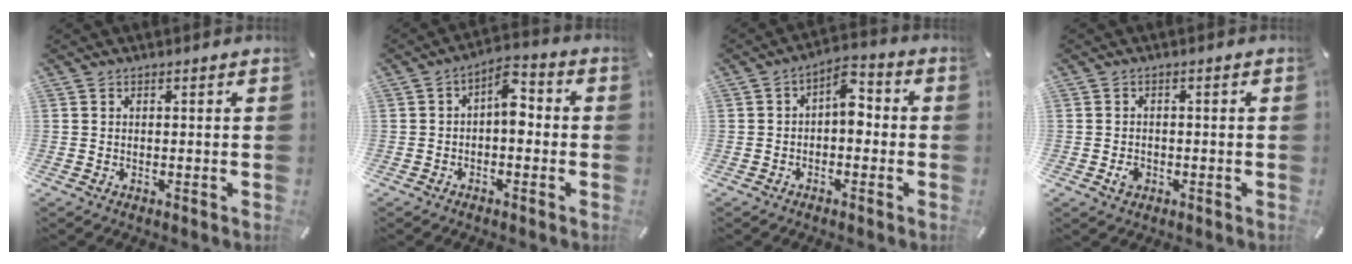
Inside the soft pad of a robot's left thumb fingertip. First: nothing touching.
{"total": 6.4, "force": [-0.5, 3.7, 5.2], "torque": [-0.081, 0.009, -0.015]}
{"total": 6.5, "force": [-0.5, 3.9, 5.1], "torque": [-0.073, 0.005, -0.015]}
{"total": 2.5, "force": [-1.0, 2.0, 1.2], "torque": [-0.022, 0.005, -0.020]}